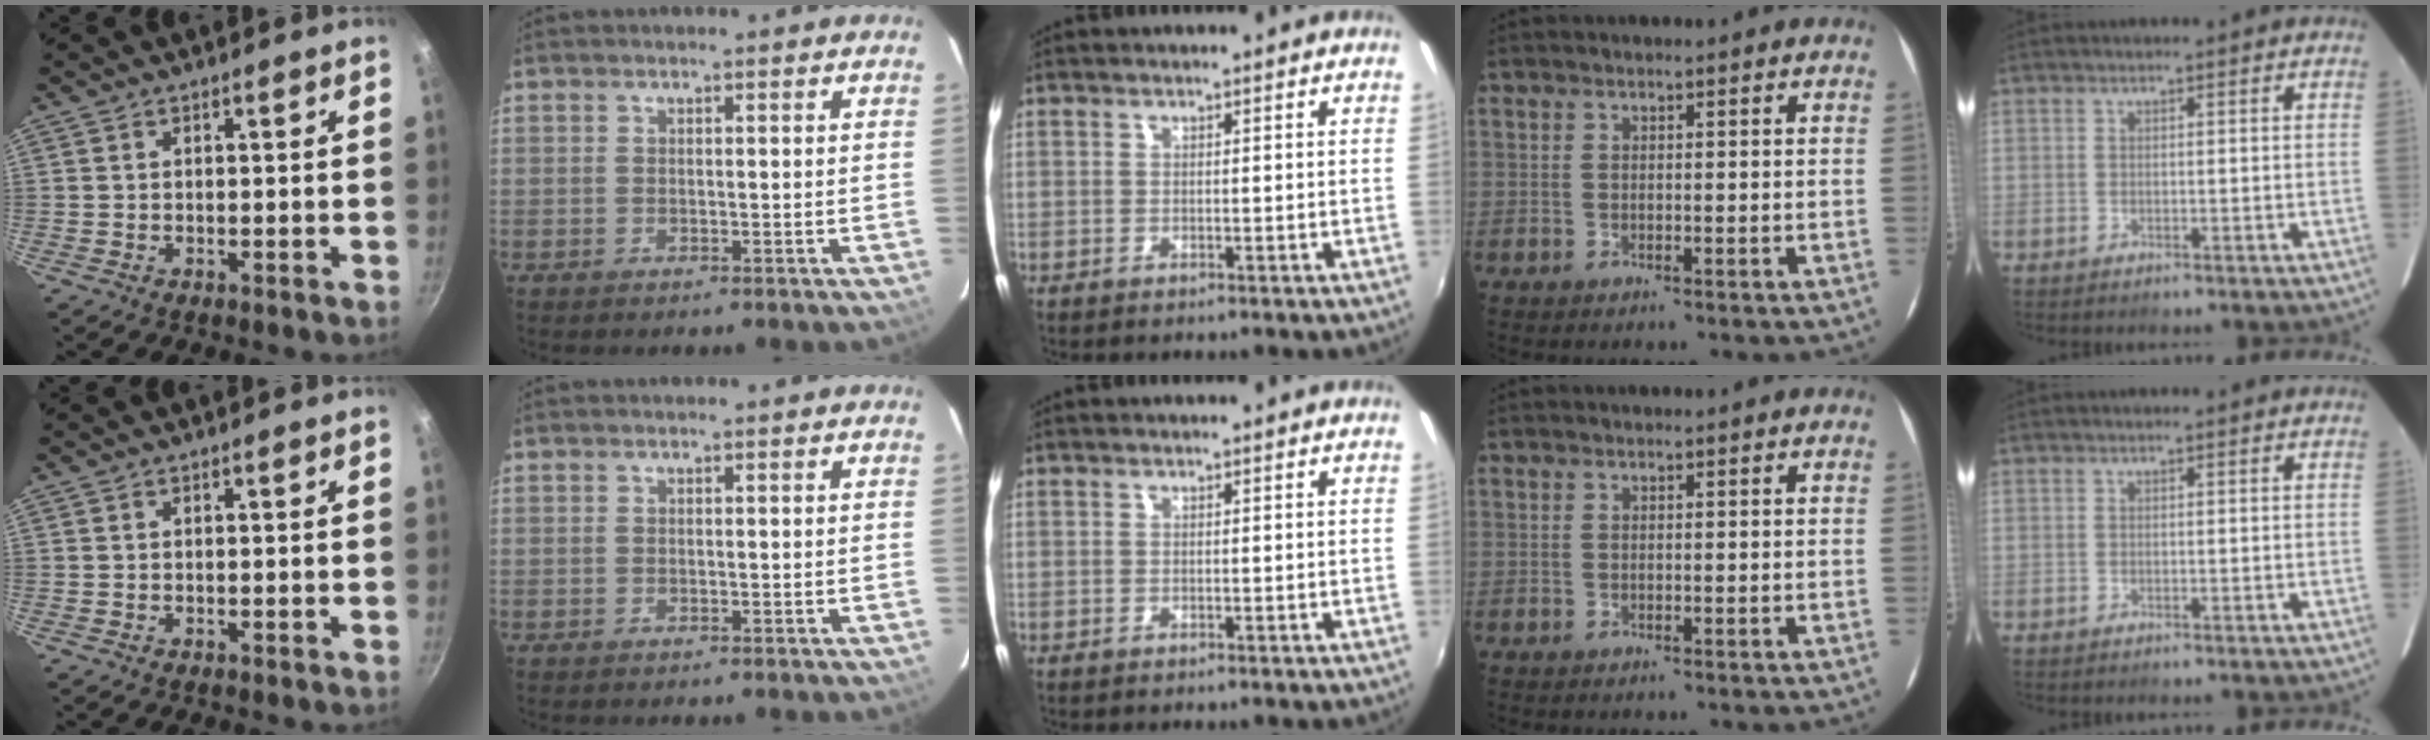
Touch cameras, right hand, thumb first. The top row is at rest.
{}